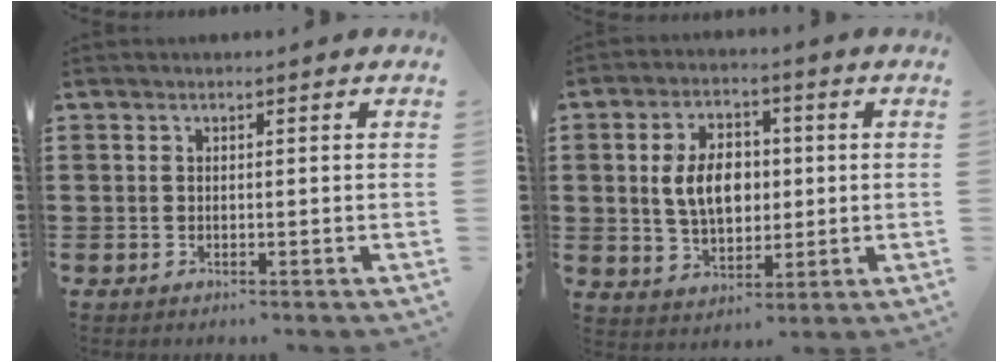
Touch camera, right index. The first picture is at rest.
{"total": 7.7, "force": [0.7, 5.0, 5.8], "torque": [-0.112, 0.010, 0.006]}